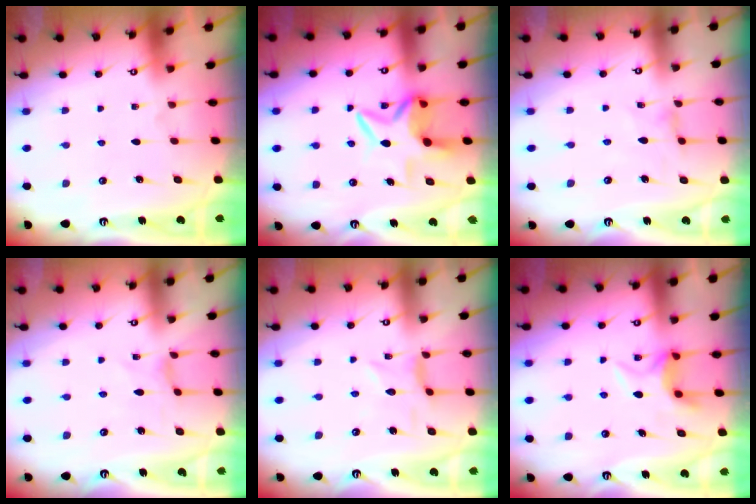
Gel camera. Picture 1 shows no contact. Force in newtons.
{"total": 9.1, "press": 9.0, "slide": 1.4}
{"total": 1.5, "press": 1.4, "slide": 0.4}
{"total": 0.0}
{"total": 1.2, "press": 1.2, "slide": 0.1}
{"total": 6.5, "press": 6.5, "slide": 0.2}